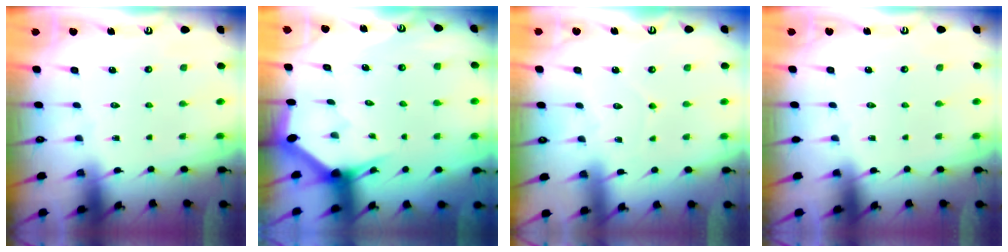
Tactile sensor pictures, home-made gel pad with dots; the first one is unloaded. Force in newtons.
{"total": 3.1, "press": 3.1, "slide": 0.2}
{"total": 3.5, "press": 3.5, "slide": 0.4}
{"total": 0.0}